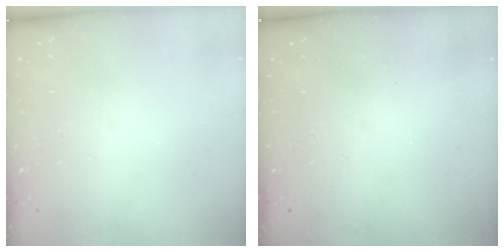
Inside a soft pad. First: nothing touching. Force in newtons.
{"total": 2.3, "press": 2.2, "slide": 0.7}